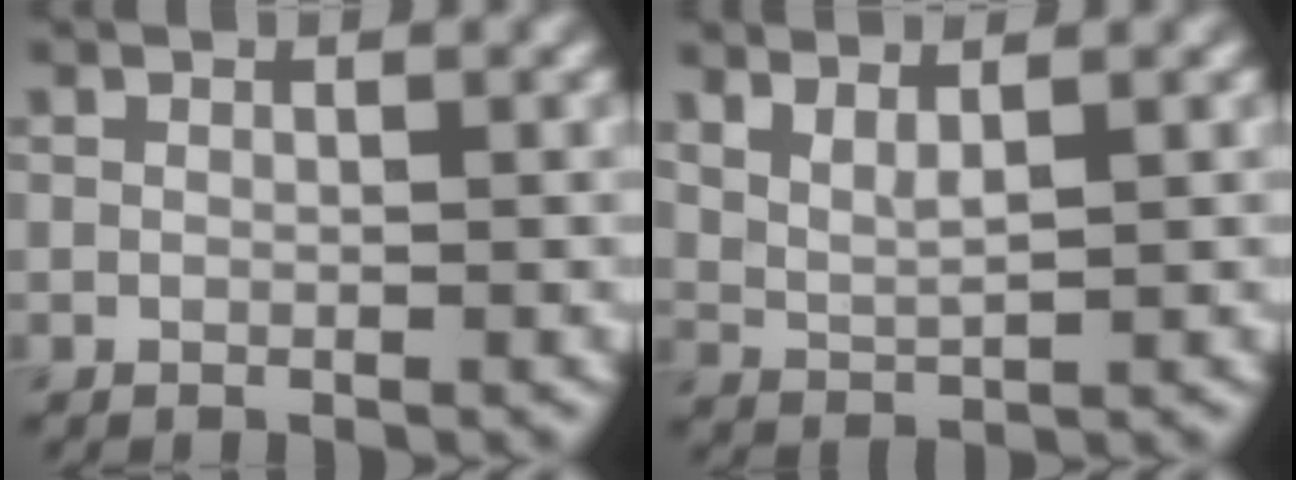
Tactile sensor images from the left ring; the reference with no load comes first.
{"total": 2.3, "force": [1.7, 0.6, 1.4], "torque": [-0.024, -0.004, 0.037]}